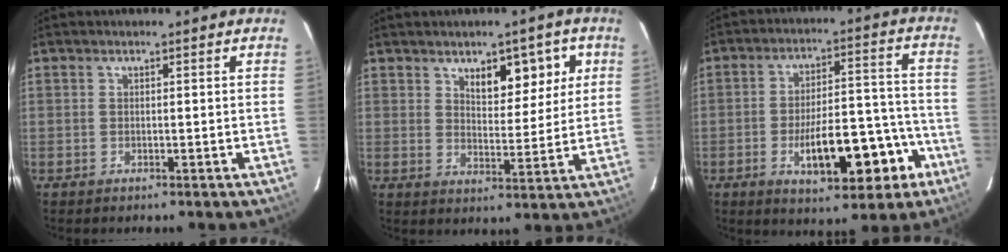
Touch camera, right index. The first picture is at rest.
{"total": 7.9, "force": [3.8, 3.6, 5.9], "torque": [-0.076, 0.007, 0.059]}
{"total": 14.2, "force": [-5.8, 5.0, 12.0], "torque": [-0.177, 0.026, -0.076]}